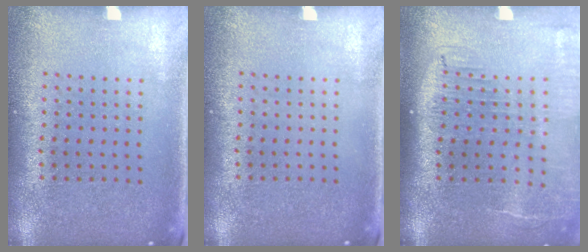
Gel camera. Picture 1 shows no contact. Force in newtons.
{"total": 0.0}
{"total": 2.0, "press": 1.6, "slide": 1.2}